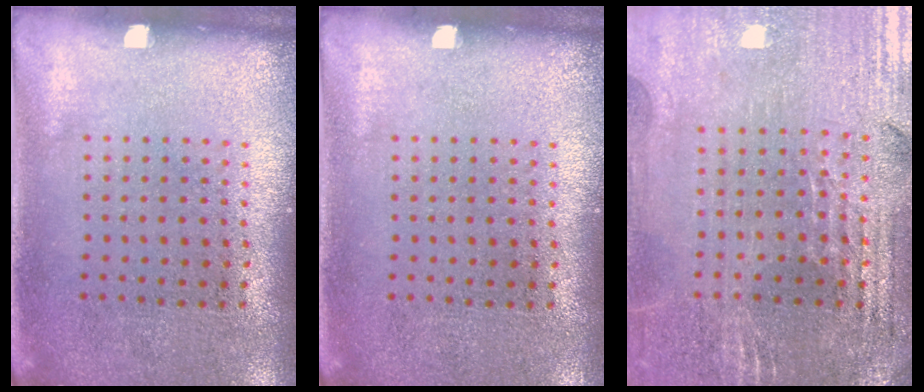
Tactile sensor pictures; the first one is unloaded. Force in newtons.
{"total": 0.0}
{"total": 2.9, "press": 2.8, "slide": 0.5}